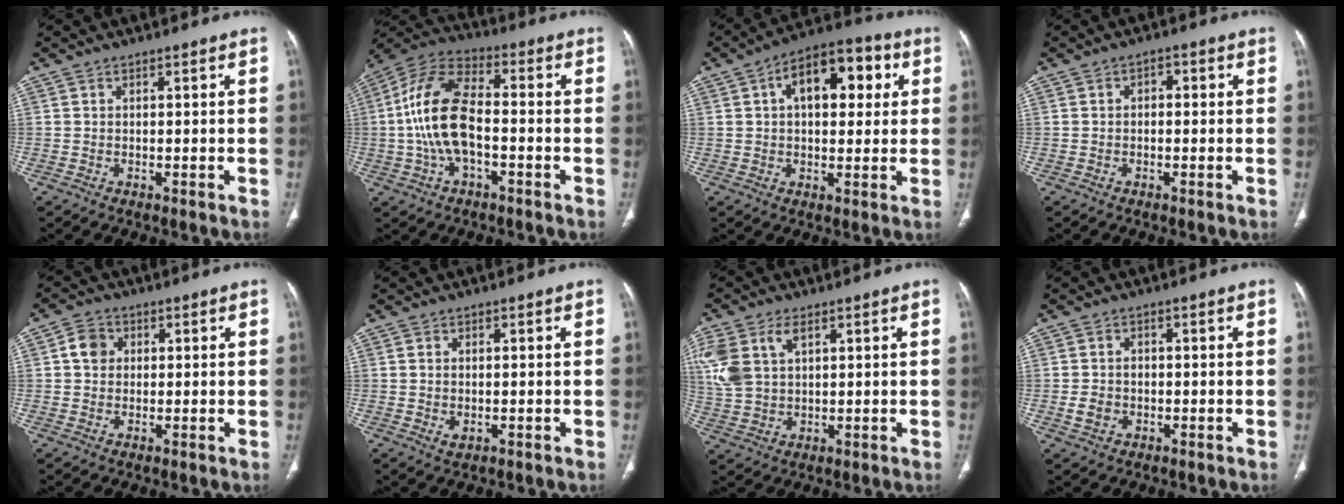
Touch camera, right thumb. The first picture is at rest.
{"total": 14.5, "force": [-1.6, 7.6, 12.3], "torque": [-0.249, 0.038, -0.036]}
{"total": 14.0, "force": [4.1, 7.6, 11.0], "torque": [-0.133, 0.020, 0.057]}
{"total": 1.7, "force": [0.2, 1.1, 1.3], "torque": [-0.011, 0.006, -0.002]}
{"total": 4.1, "force": [0.8, 3.5, 2.0], "torque": [-0.022, 0.006, 0.009]}
{"total": 1.8, "force": [-0.3, 1.1, 1.4], "torque": [-0.032, 0.000, -0.002]}
{"total": 11.2, "force": [4.4, 6.8, 7.8], "torque": [-0.185, 0.004, 0.096]}
{"total": 2.9, "force": [-0.5, 2.4, 1.6], "torque": [-0.024, 0.005, -0.004]}